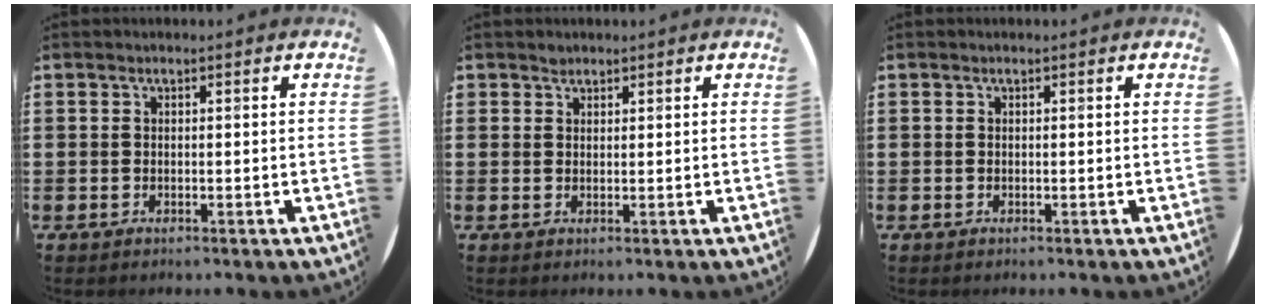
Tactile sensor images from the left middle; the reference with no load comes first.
{"total": 1.1, "force": [1.0, 0.5, 0.0], "torque": [0.007, -0.002, 0.018]}
{"total": 0.0}